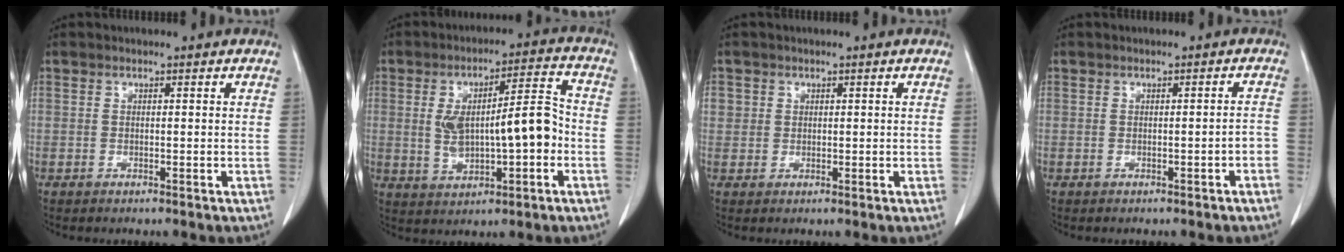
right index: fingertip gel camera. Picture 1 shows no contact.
{"total": 11.8, "force": [-0.9, 3.6, 11.3], "torque": [-0.194, 0.028, -0.004]}
{"total": 2.2, "force": [0.6, 2.0, 0.4], "torque": [0.001, 0.005, 0.013]}
{"total": 1.5, "force": [-0.9, 0.2, 1.1], "torque": [-0.011, 0.002, -0.010]}